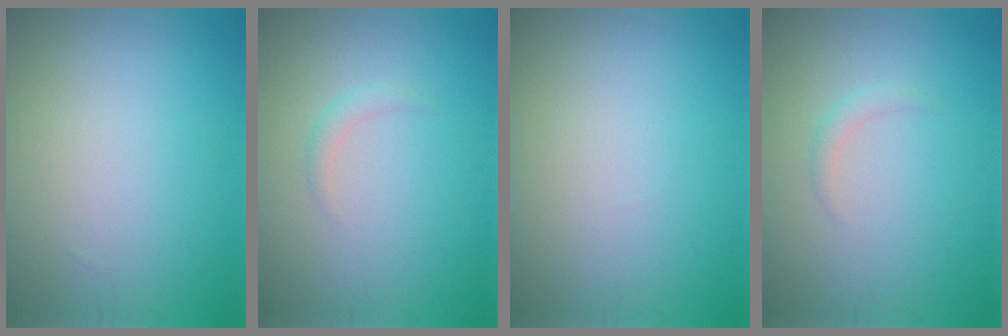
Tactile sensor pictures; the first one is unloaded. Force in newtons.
{"total": 0.9, "press": 0.9, "slide": 0.1}
{"total": 0.0}
{"total": 0.9, "press": 0.9, "slide": 0.1}